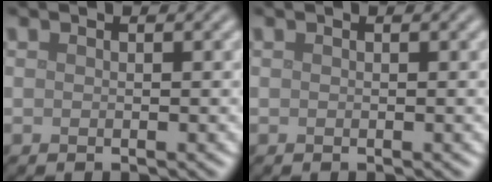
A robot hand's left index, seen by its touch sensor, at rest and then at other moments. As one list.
[{"total": 0.0}]